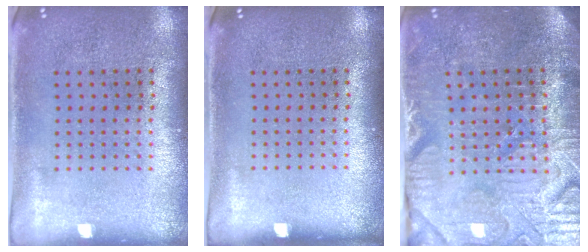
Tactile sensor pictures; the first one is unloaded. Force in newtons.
{"total": 0.0}
{"total": 4.0, "press": 3.9, "slide": 1.0}